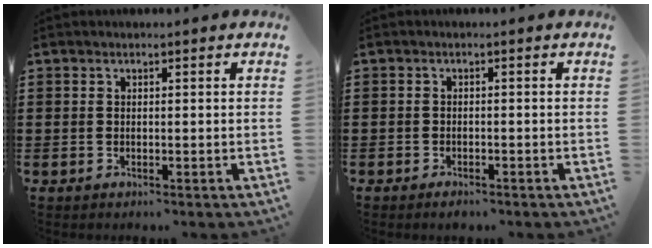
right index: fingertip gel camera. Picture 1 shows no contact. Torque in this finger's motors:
{"motor_torque": [-0.13, 0.18, 0.01, 0.02]}